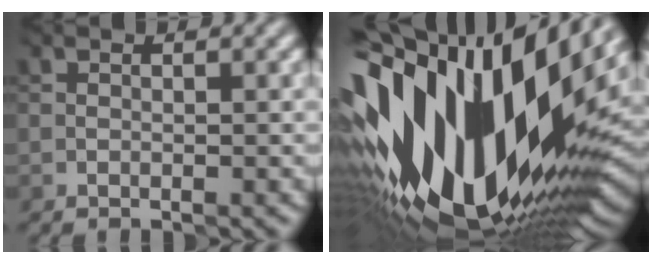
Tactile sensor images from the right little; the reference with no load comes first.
{"total": 18.6, "force": [2.4, 9.6, 15.8], "torque": [-0.293, -0.001, 0.028]}